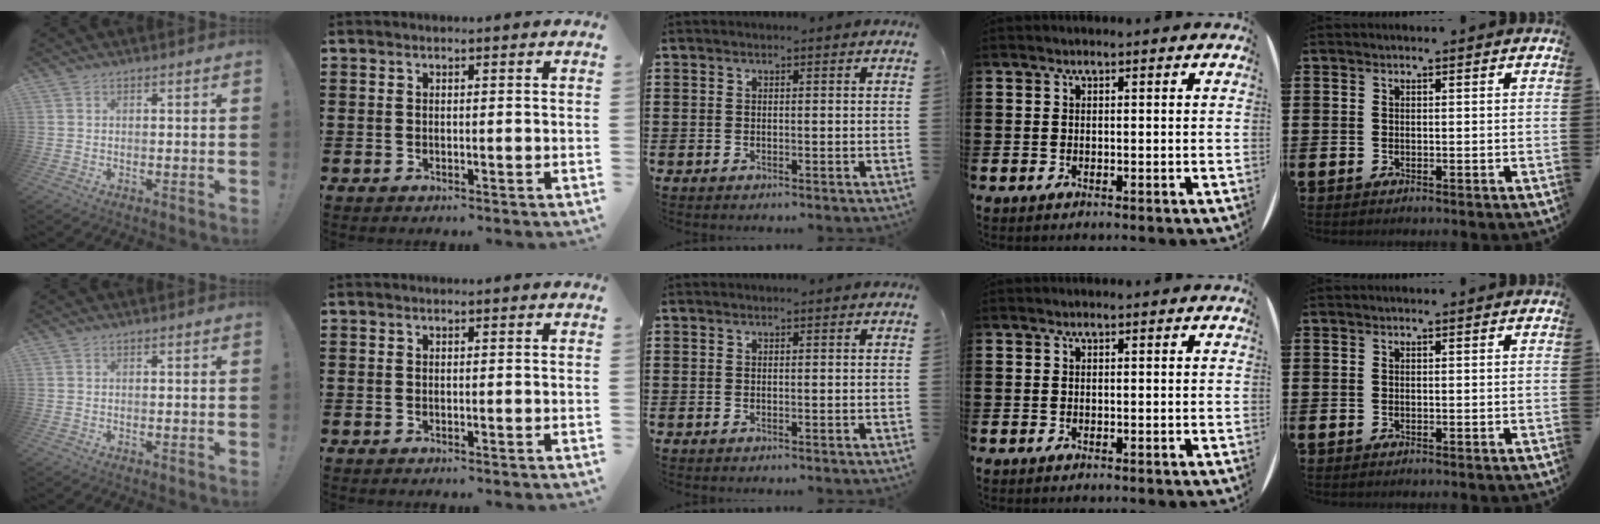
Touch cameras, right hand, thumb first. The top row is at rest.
{}